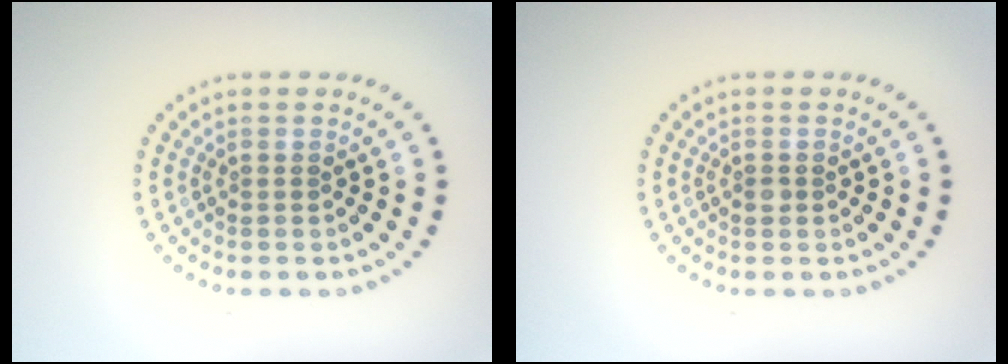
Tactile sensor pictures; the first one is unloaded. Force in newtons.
{"total": 0.8, "press": 0.8, "slide": 0.1}